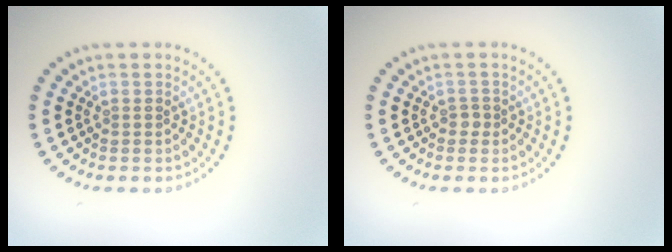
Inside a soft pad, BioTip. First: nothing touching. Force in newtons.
{"total": 0.9, "press": 0.7, "slide": 0.6}